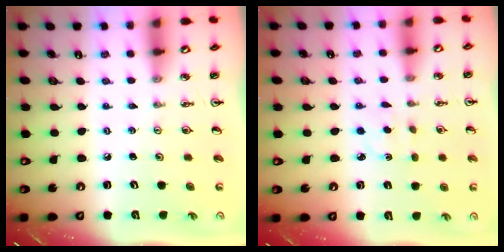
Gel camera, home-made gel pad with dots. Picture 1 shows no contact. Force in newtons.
{"total": 1.7, "press": 1.6, "slide": 0.6}